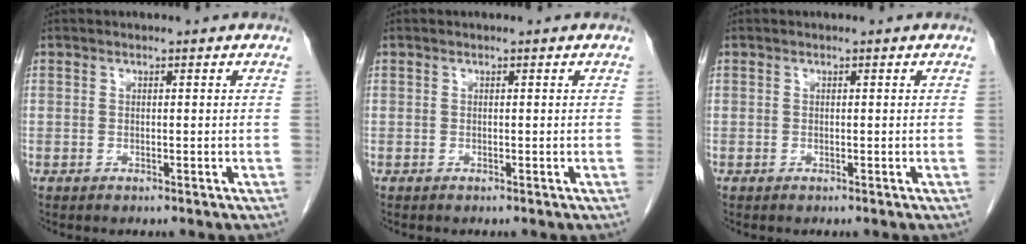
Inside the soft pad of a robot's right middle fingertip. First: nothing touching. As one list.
[{"total": 0.0}, {"total": 0.0}]